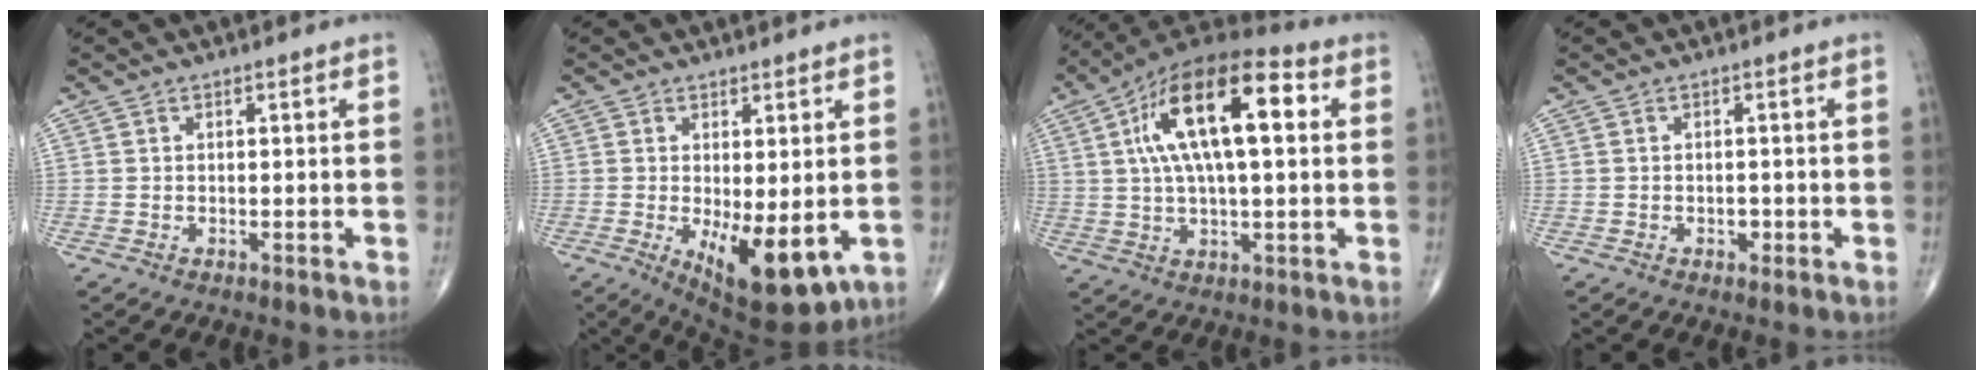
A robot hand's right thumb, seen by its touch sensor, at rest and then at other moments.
{"total": 11.5, "force": [-2.5, 4.7, 10.2], "torque": [-0.141, -0.025, -0.019]}
{"total": 20.1, "force": [4.7, 8.2, 17.7], "torque": [-0.299, 0.022, 0.070]}
{"total": 1.4, "force": [-0.5, 1.0, 0.9], "torque": [-0.009, 0.002, -0.008]}